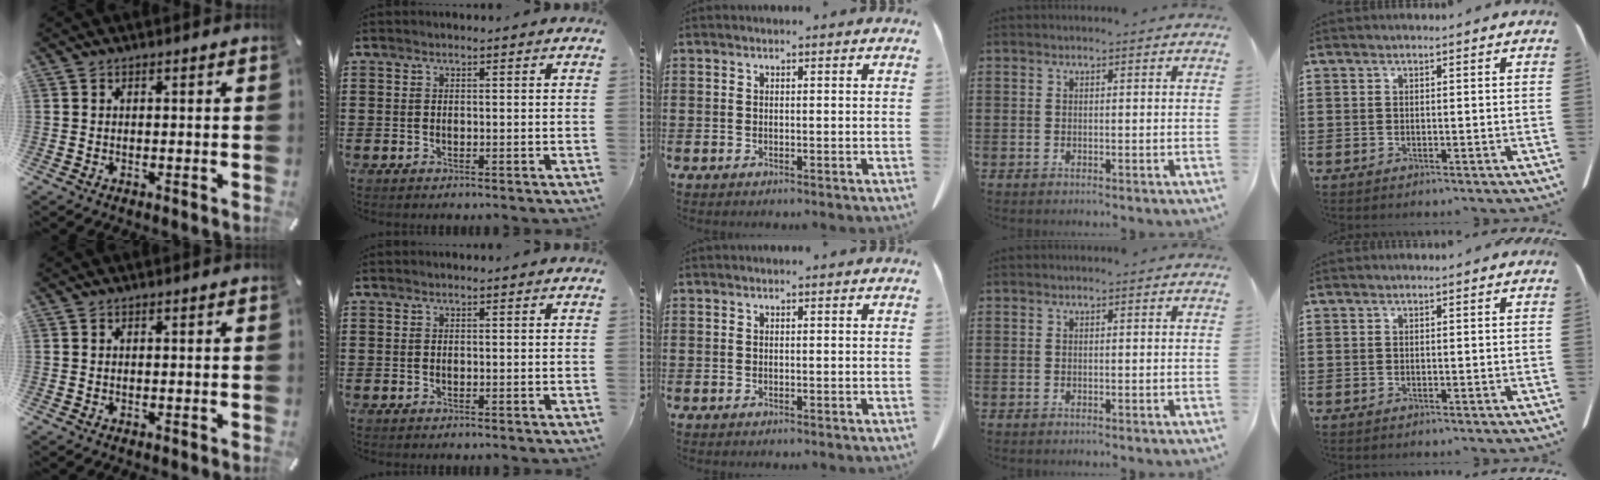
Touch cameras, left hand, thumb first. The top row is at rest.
{}